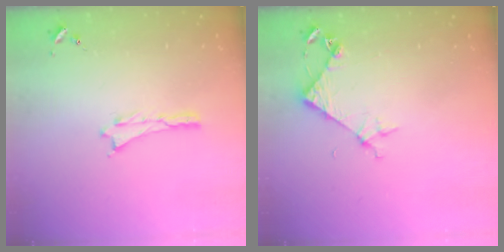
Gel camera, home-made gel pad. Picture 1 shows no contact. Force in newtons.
{"total": 4.6, "press": 4.6, "slide": 0.3}